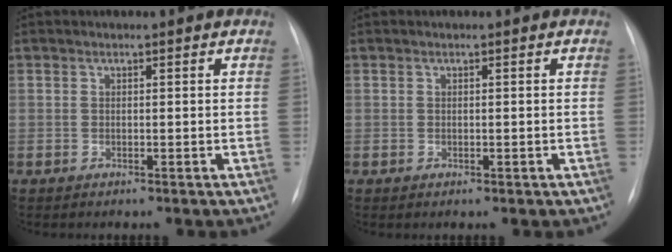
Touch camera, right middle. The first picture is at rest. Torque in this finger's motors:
{"motor_torque": [-0.04, -0.04, 0.05, 0.02]}